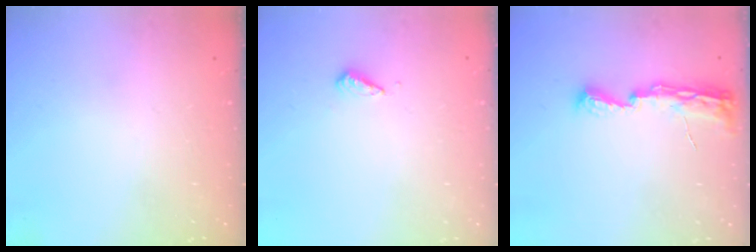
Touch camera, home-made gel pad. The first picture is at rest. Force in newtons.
{"total": 2.8, "press": 2.8, "slide": 0.7}
{"total": 8.5, "press": 8.5, "slide": 1.2}